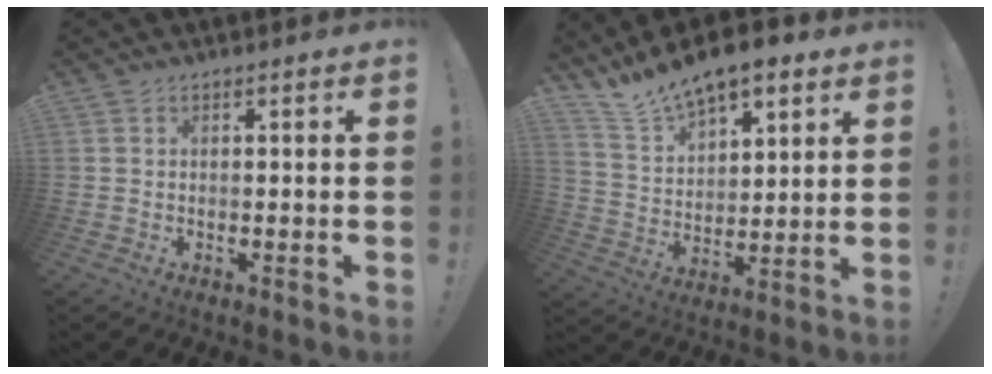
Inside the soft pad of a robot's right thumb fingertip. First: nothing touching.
{"total": 12.5, "force": [10.8, 4.5, 4.2], "torque": [-0.098, -0.079, 0.198]}